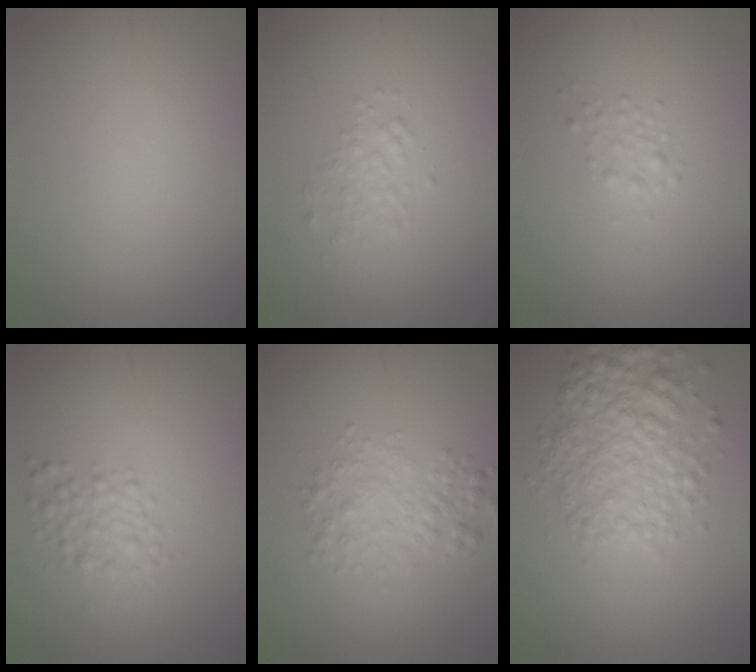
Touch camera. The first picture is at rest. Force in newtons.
{"total": 1.5, "press": 1.5, "slide": 0.1}
{"total": 1.2, "press": 1.2, "slide": 0.0}
{"total": 2.3, "press": 2.3, "slide": 0.0}
{"total": 2.8, "press": 2.8, "slide": 0.0}
{"total": 5.1, "press": 5.1, "slide": 0.2}